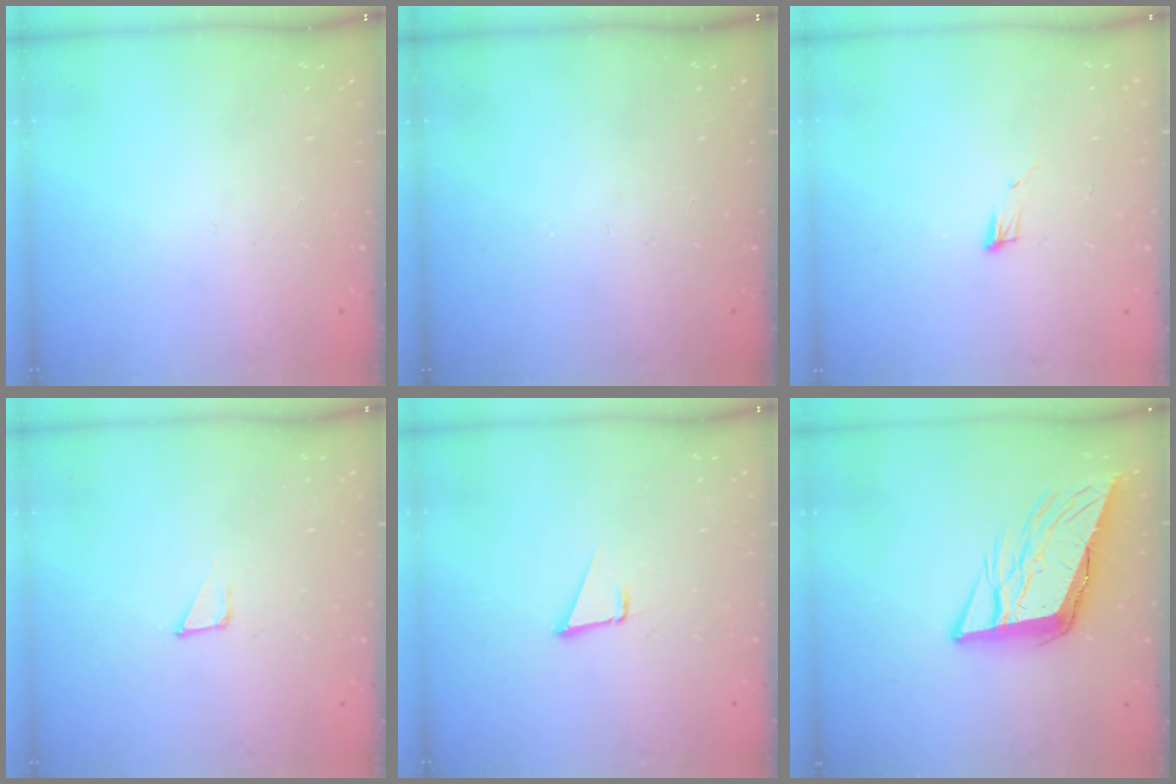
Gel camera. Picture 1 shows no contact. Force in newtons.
{"total": 0.0}
{"total": 5.1, "press": 4.9, "slide": 1.1}
{"total": 1.6, "press": 1.6, "slide": 0.1}
{"total": 1.6, "press": 1.5, "slide": 0.1}
{"total": 10.6, "press": 10.2, "slide": 2.8}